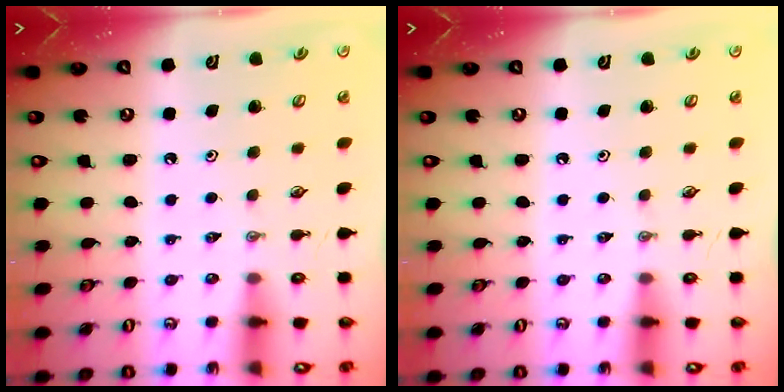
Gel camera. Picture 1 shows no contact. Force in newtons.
{"total": 0.0}